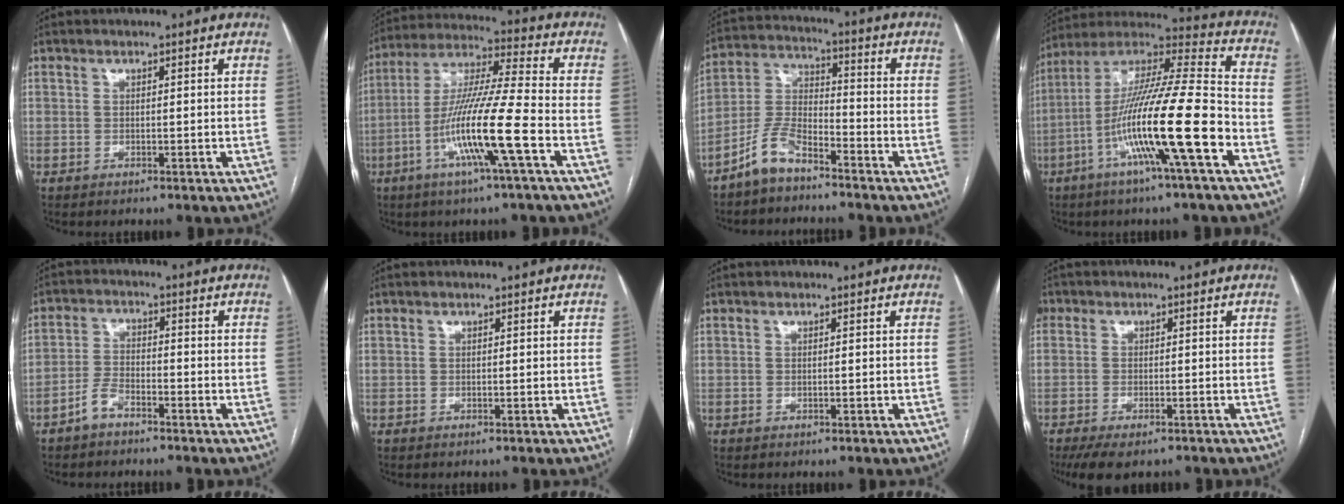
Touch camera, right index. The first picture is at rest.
{"total": 14.8, "force": [-5.2, -0.7, 13.8], "torque": [-0.271, -0.006, -0.104]}
{"total": 7.5, "force": [-5.8, 2.5, 4.0], "torque": [-0.096, 0.004, -0.119]}
{"total": 19.3, "force": [-6.8, 0.2, 18.0], "torque": [-0.335, -0.005, -0.128]}
{"total": 3.5, "force": [-2.8, 1.3, 1.7], "torque": [-0.040, 0.006, -0.053]}
{"total": 0.0}
{"total": 0.0}
{"total": 9.2, "force": [-5.5, 5.5, 4.9], "torque": [-0.120, -0.007, -0.092]}